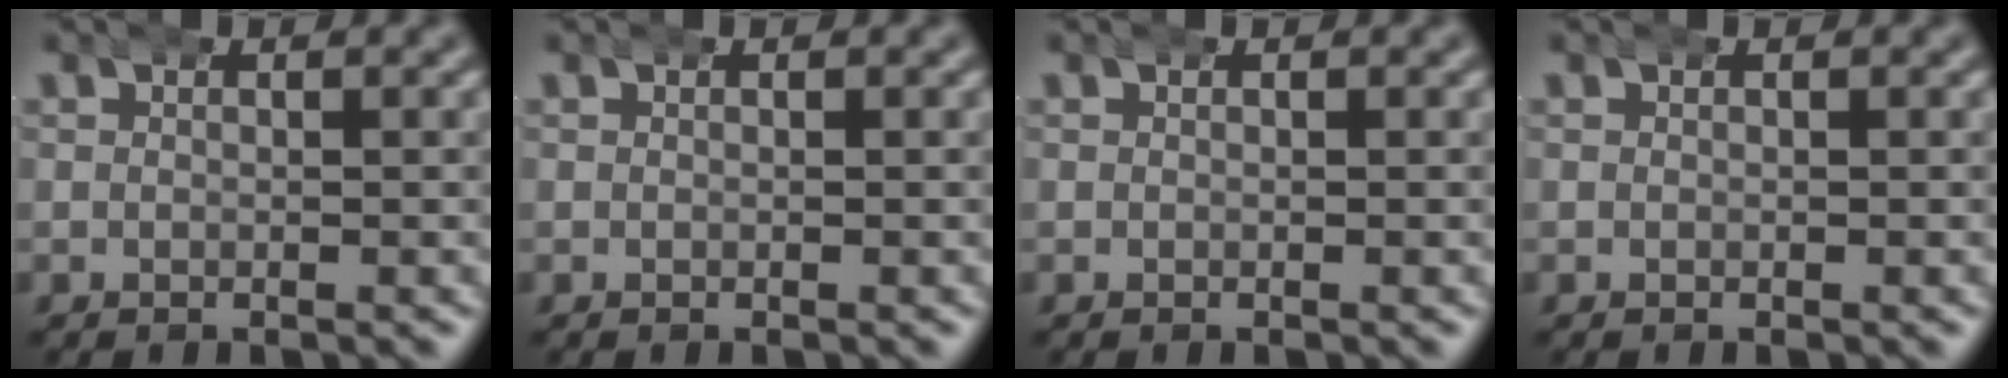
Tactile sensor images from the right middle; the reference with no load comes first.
{"total": 0.0}
{"total": 0.0}
{"total": 0.0}